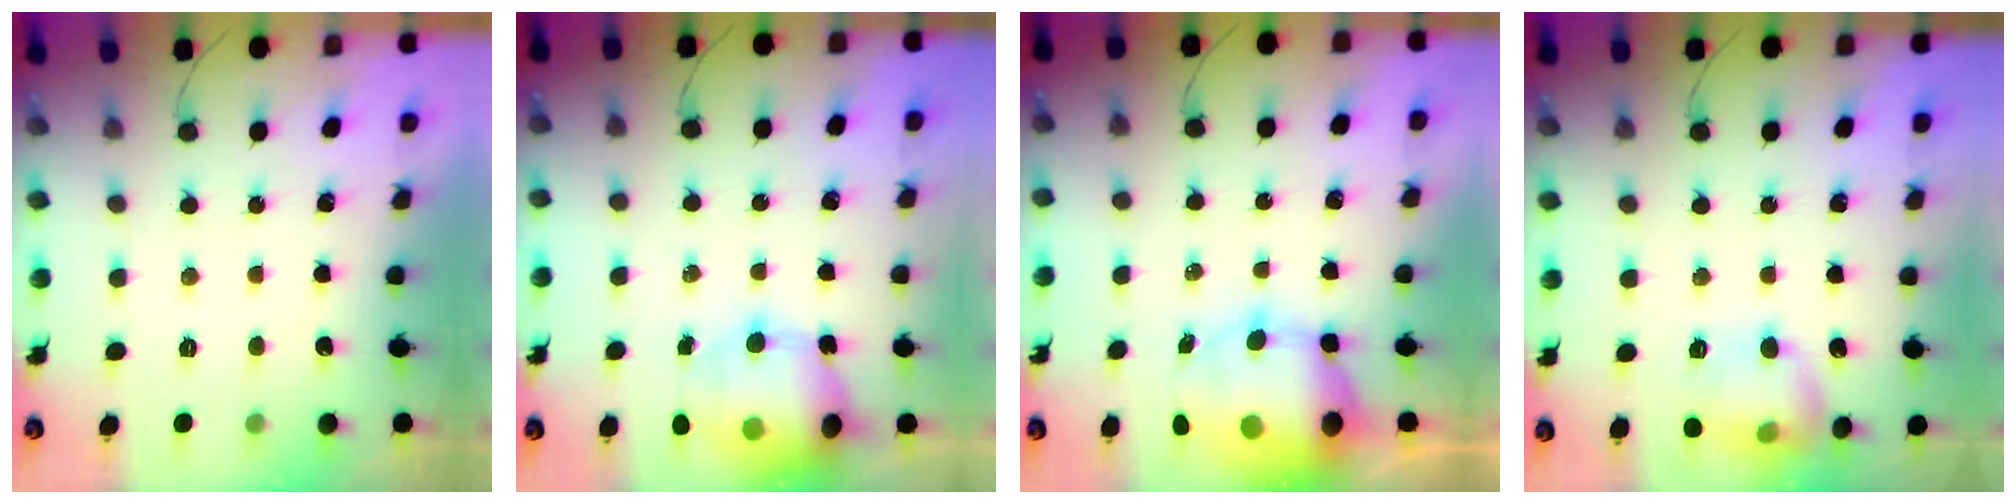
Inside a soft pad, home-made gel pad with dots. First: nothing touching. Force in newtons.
{"total": 14.9, "press": 14.5, "slide": 3.7}
{"total": 13.3, "press": 12.9, "slide": 3.0}
{"total": 13.3, "press": 13.2, "slide": 1.4}